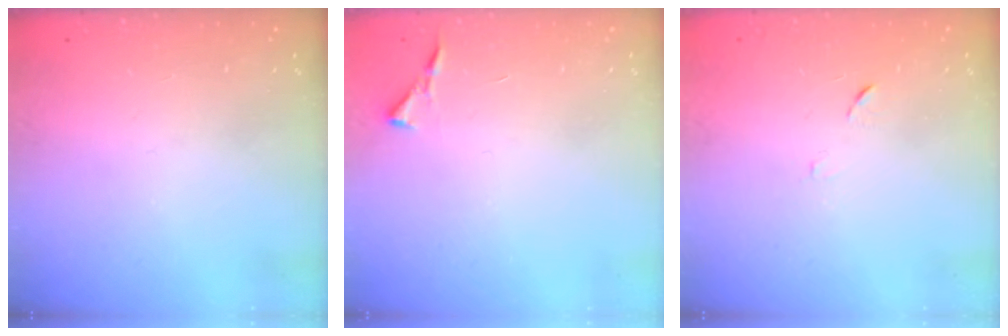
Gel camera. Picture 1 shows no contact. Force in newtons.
{"total": 3.5, "press": 3.4, "slide": 0.5}
{"total": 5.0, "press": 4.9, "slide": 0.6}